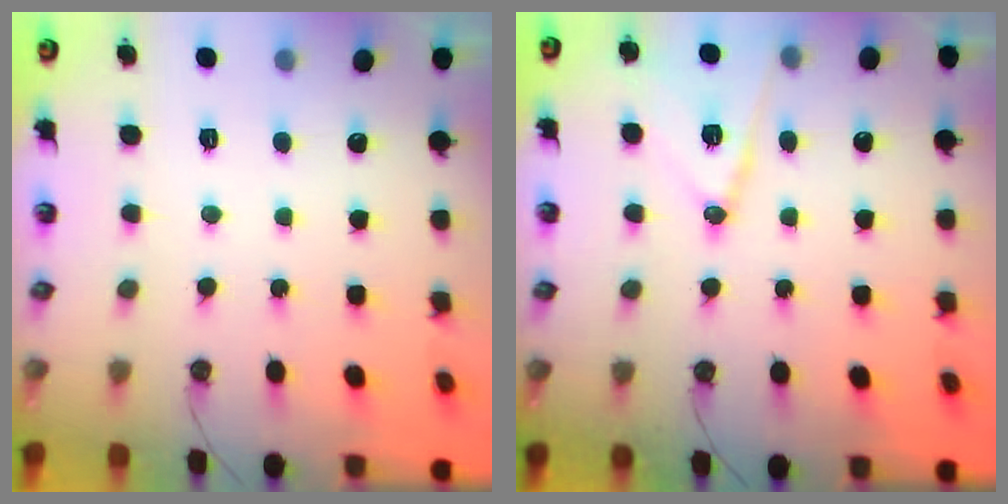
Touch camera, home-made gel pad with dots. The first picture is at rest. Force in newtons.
{"total": 12.7, "press": 12.2, "slide": 3.4}